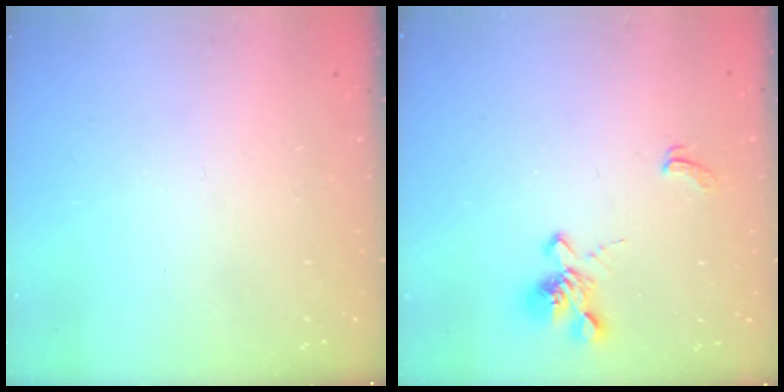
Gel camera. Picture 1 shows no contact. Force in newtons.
{"total": 2.4, "press": 2.0, "slide": 1.2}